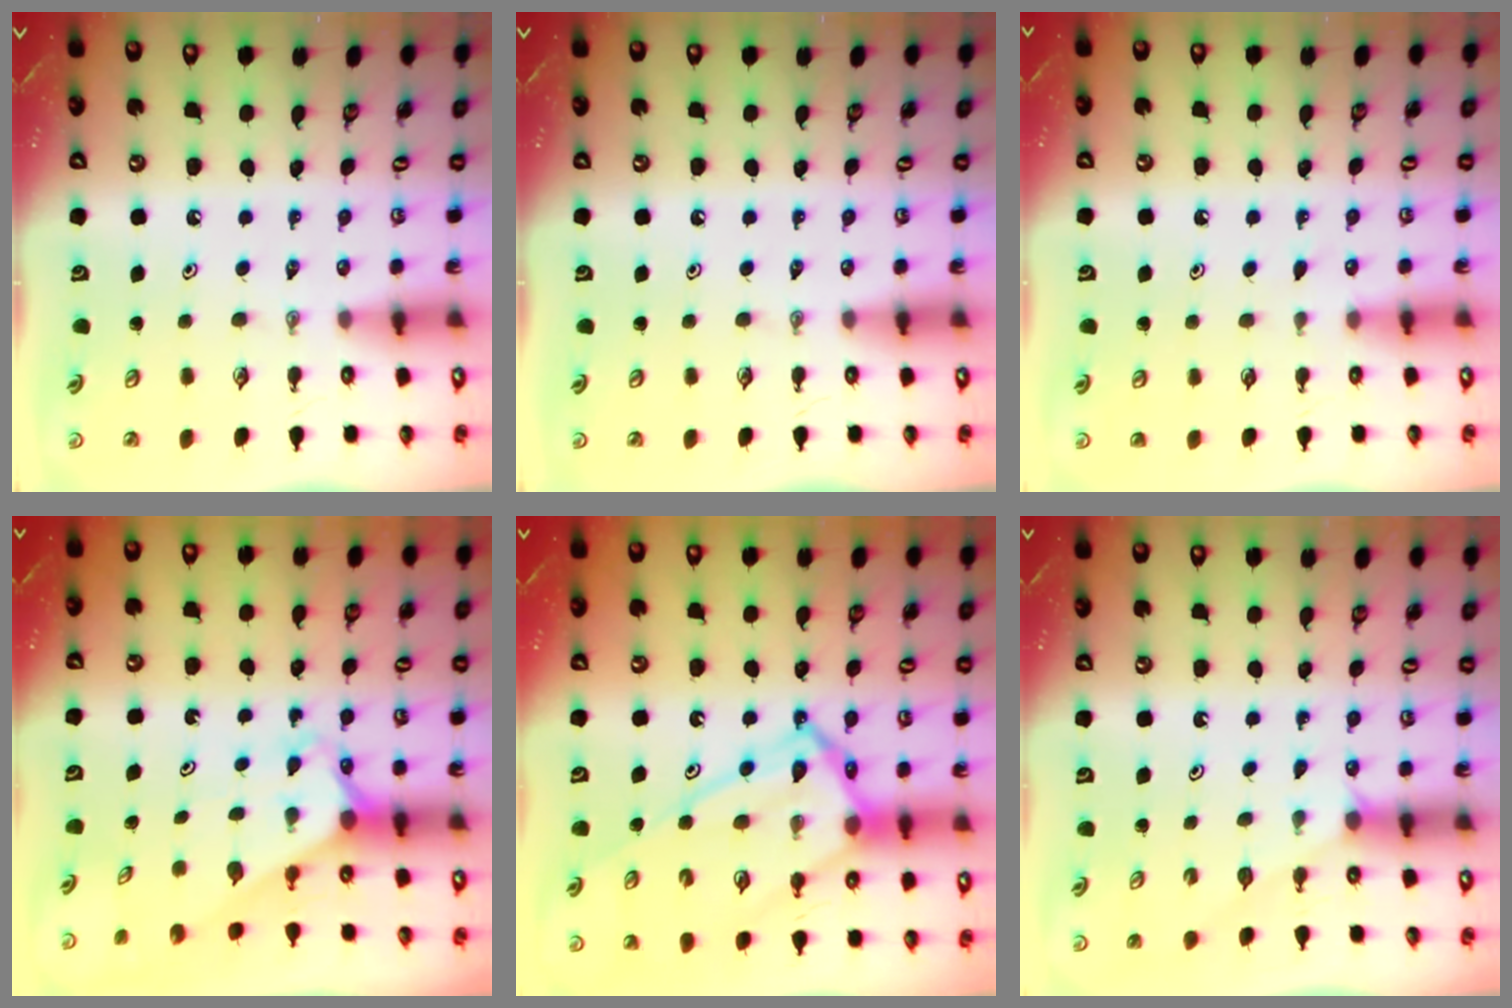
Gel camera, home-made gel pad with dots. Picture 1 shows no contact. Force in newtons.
{"total": 0.0}
{"total": 1.6, "press": 1.6, "slide": 0.3}
{"total": 2.3, "press": 2.3, "slide": 0.2}
{"total": 18.1, "press": 18.0, "slide": 1.6}
{"total": 1.5, "press": 1.5, "slide": 0.2}